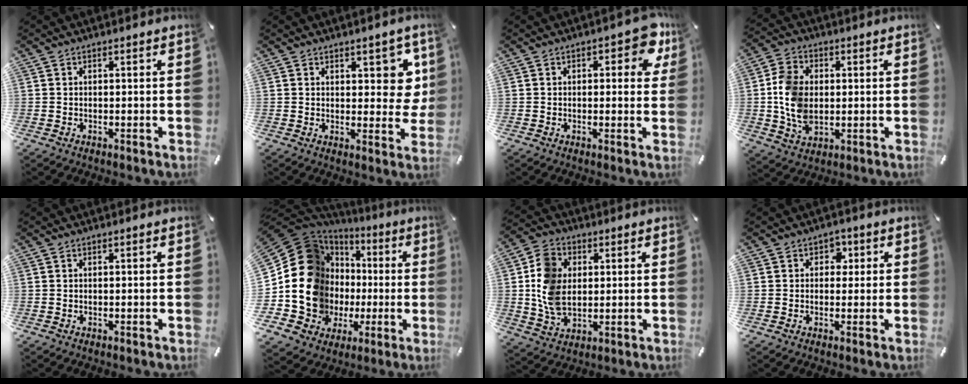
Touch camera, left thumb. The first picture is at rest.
{"total": 7.6, "force": [3.6, 4.7, 4.8], "torque": [-0.038, -0.022, 0.057]}
{"total": 6.5, "force": [2.5, 3.4, 4.9], "torque": [-0.053, -0.007, 0.036]}
{"total": 10.9, "force": [0.0, 8.2, 7.1], "torque": [-0.164, 0.008, 0.000]}
{"total": 0.0}
{"total": 20.2, "force": [1.4, 17.2, 10.4], "torque": [-0.215, -0.048, 0.057]}
{"total": 11.0, "force": [1.1, 8.7, 6.6], "torque": [-0.158, 0.009, 0.022]}
{"total": 2.9, "force": [0.2, 2.6, 1.2], "torque": [-0.004, -0.001, -0.006]}